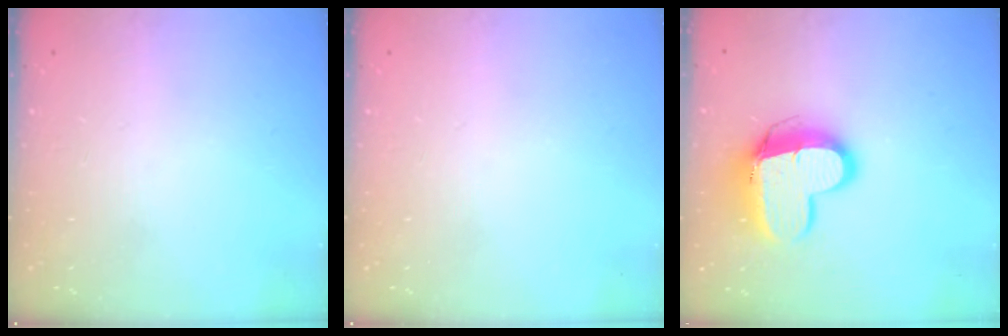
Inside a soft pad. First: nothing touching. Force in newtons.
{"total": 0.0}
{"total": 13.5, "press": 13.5, "slide": 1.2}